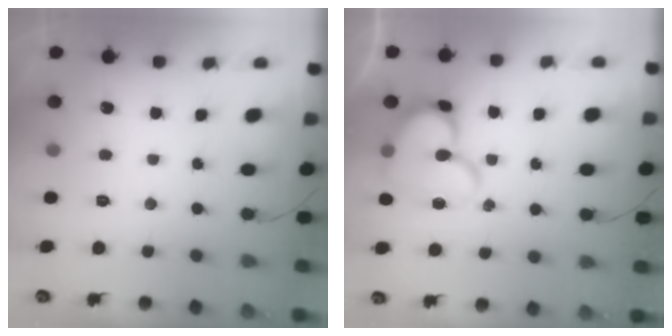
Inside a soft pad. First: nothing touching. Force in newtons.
{"total": 16.3, "press": 16.2, "slide": 1.5}